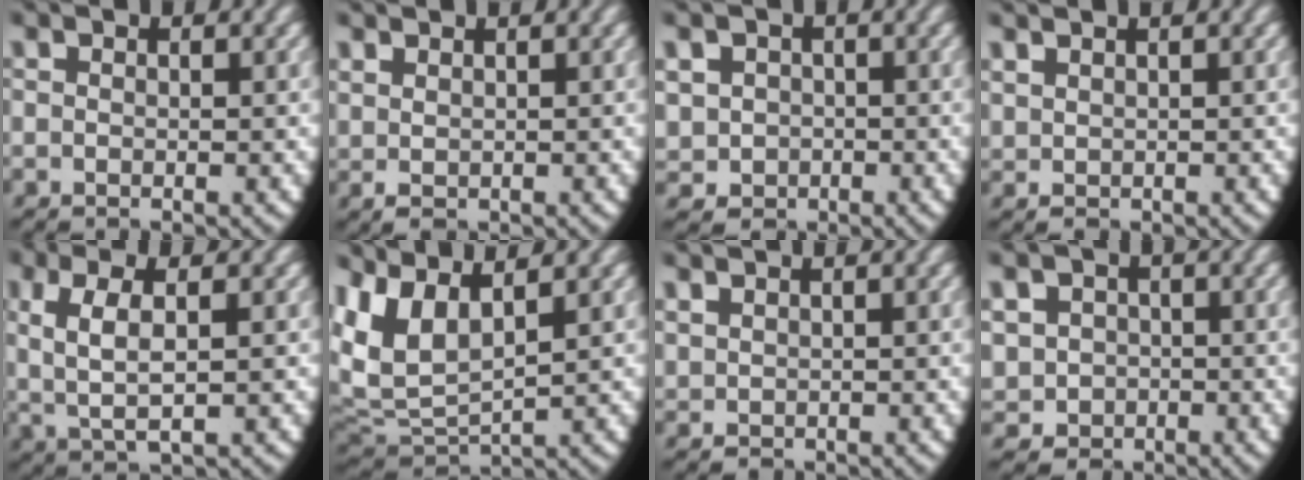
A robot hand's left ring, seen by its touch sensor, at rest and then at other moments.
{"total": 0.9, "force": [0.5, 0.6, 0.4], "torque": [-0.016, -0.012, 0.025]}
{"total": 6.4, "force": [-0.6, 6.1, 2.0], "torque": [-0.052, -0.024, -0.006]}
{"total": 0.9, "force": [0.8, 0.5, 0.2], "torque": [-0.013, -0.007, 0.028]}
{"total": 4.7, "force": [0.5, 2.4, 4.0], "torque": [-0.098, -0.010, 0.019]}
{"total": 10.9, "force": [2.3, 8.8, 6.0], "torque": [-0.189, -0.027, 0.045]}
{"total": 1.1, "force": [0.8, 0.7, 0.2], "torque": [-0.016, -0.007, 0.028]}
{"total": 7.2, "force": [-0.8, 6.8, 2.3], "torque": [-0.057, -0.027, -0.010]}